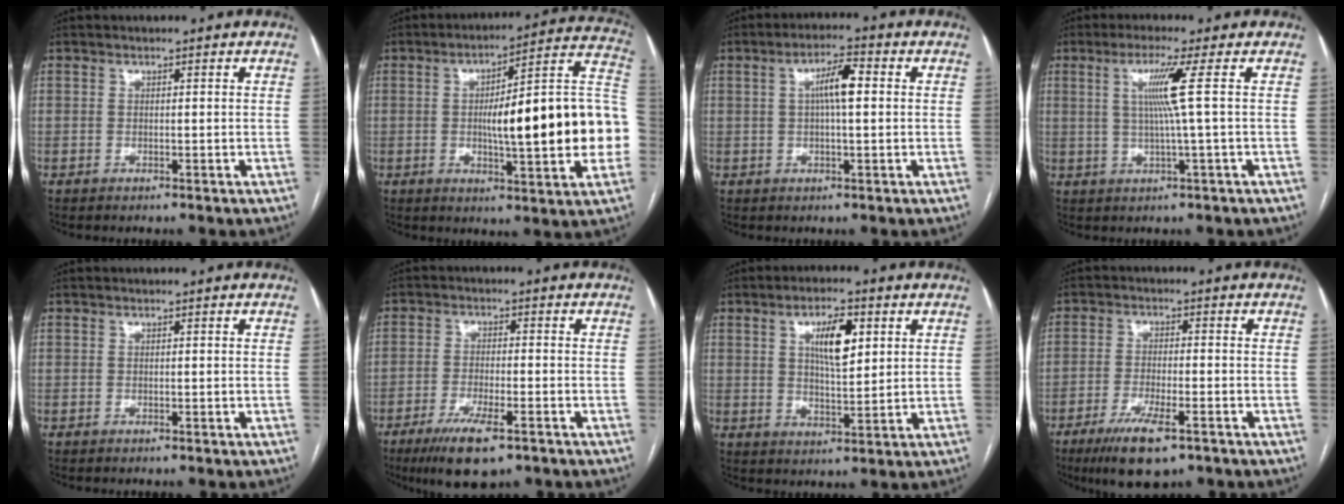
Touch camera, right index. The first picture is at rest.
{"total": 22.3, "force": [-1.5, 4.0, 21.9], "torque": [-0.241, 0.043, -0.013]}
{"total": 5.8, "force": [0.9, 1.1, 5.6], "torque": [-0.101, 0.015, 0.016]}
{"total": 5.9, "force": [1.2, -1.7, 5.6], "torque": [-0.109, -0.002, 0.026]}
{"total": 0.0}
{"total": 8.7, "force": [-5.4, 1.9, 6.5], "torque": [-0.113, -0.017, -0.089]}
{"total": 7.6, "force": [2.6, 2.3, 6.7], "torque": [-0.114, 0.004, 0.047]}
{"total": 8.7, "force": [-5.4, 1.9, 6.6], "torque": [-0.116, -0.017, -0.088]}